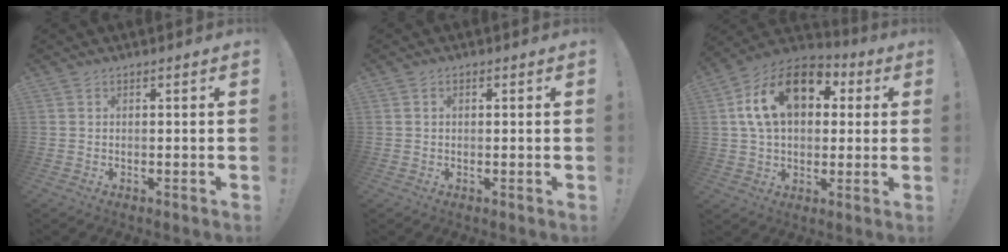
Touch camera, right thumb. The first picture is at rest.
{"total": 0.9, "force": [0.1, 0.7, 0.6], "torque": [-0.006, 0.002, 0.001]}
{"total": 19.0, "force": [6.0, 12.5, 12.9], "torque": [-0.208, -0.007, 0.106]}